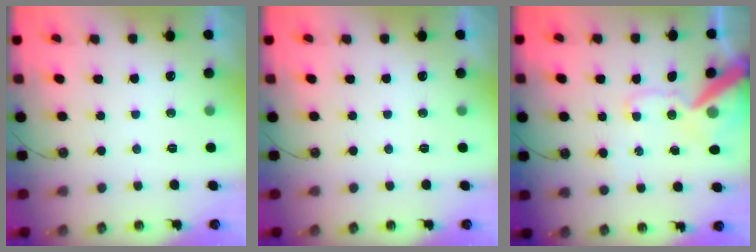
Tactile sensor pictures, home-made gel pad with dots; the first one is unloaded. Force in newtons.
{"total": 0.0}
{"total": 14.5, "press": 14.3, "slide": 2.4}